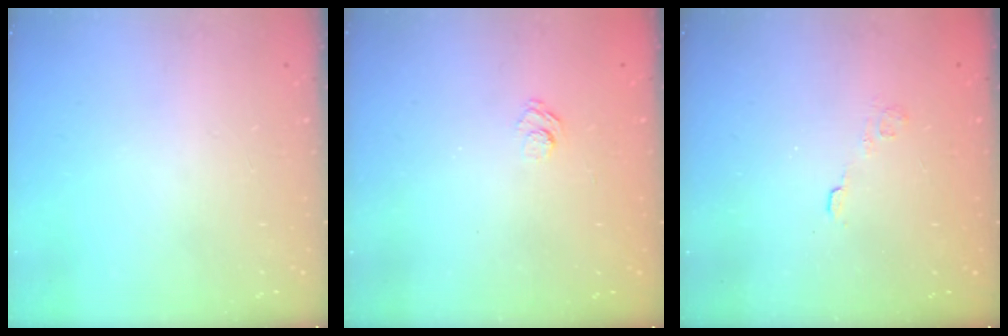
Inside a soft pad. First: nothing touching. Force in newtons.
{"total": 3.1, "press": 2.8, "slide": 1.3}
{"total": 2.6, "press": 2.2, "slide": 1.4}